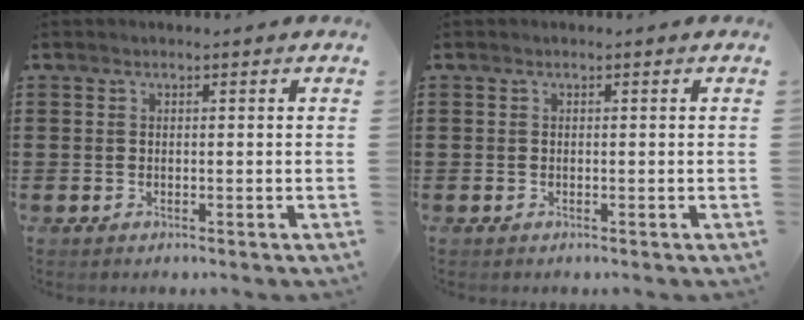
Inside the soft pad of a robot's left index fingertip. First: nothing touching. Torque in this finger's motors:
{"motor_torque": [-0.02, -0.02, 0.01, -0.01]}